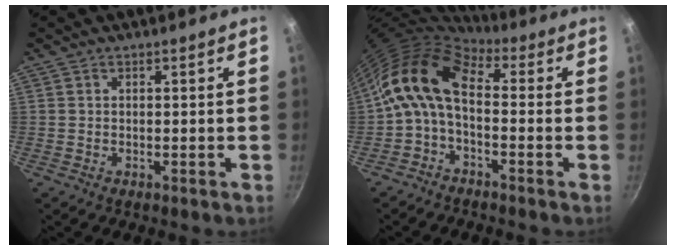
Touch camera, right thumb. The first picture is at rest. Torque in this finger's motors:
{"motor_torque": [1.67, 2.48, 0.99, -0.96, 0.24]}